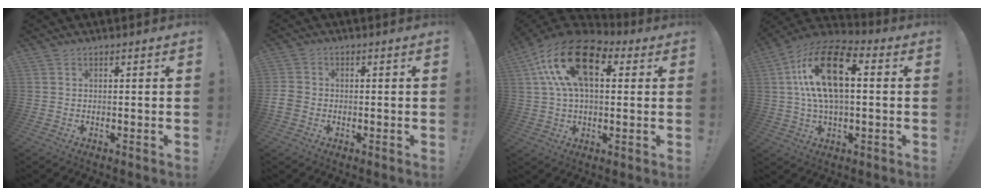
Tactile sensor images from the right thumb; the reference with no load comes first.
{"total": 4.5, "force": [-1.4, 3.5, 2.5], "torque": [-0.068, 0.011, -0.024]}
{"total": 21.0, "force": [7.2, 11.5, 16.0], "torque": [-0.293, -0.009, 0.124]}
{"total": 18.9, "force": [3.4, 9.8, 15.8], "torque": [-0.285, 0.009, 0.053]}